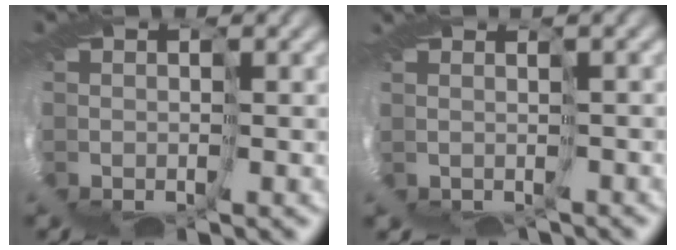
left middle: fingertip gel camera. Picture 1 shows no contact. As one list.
[{"total": 3.0, "force": [-2.6, -0.5, -1.5], "torque": [0.012, -0.020, -0.011]}]